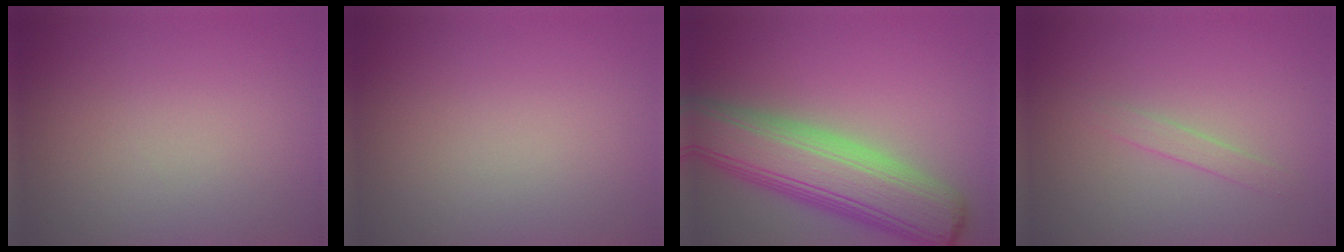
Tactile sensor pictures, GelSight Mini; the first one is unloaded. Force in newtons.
{"total": 0.0}
{"total": 10.0, "press": 10.0, "slide": 0.5}
{"total": 1.1, "press": 1.1, "slide": 0.1}